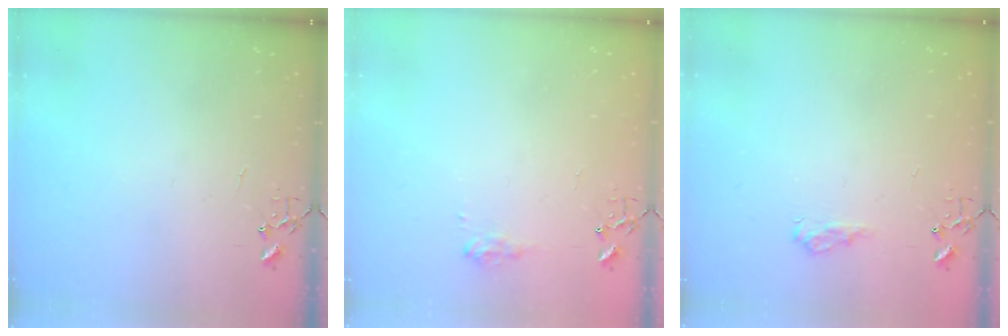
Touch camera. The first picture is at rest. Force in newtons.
{"total": 7.7, "press": 7.7, "slide": 0.4}
{"total": 8.2, "press": 8.2, "slide": 0.9}